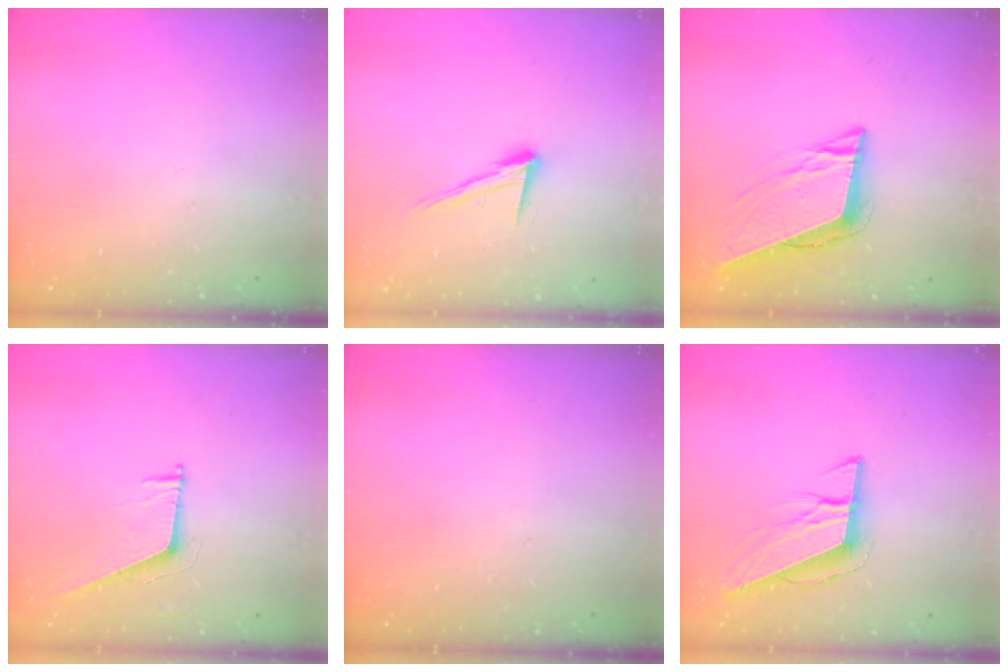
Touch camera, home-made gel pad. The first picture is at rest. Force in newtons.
{"total": 13.2, "press": 12.7, "slide": 3.4}
{"total": 10.9, "press": 10.3, "slide": 3.4}
{"total": 6.5, "press": 6.5, "slide": 0.2}
{"total": 0.0}
{"total": 10.0, "press": 9.7, "slide": 2.5}